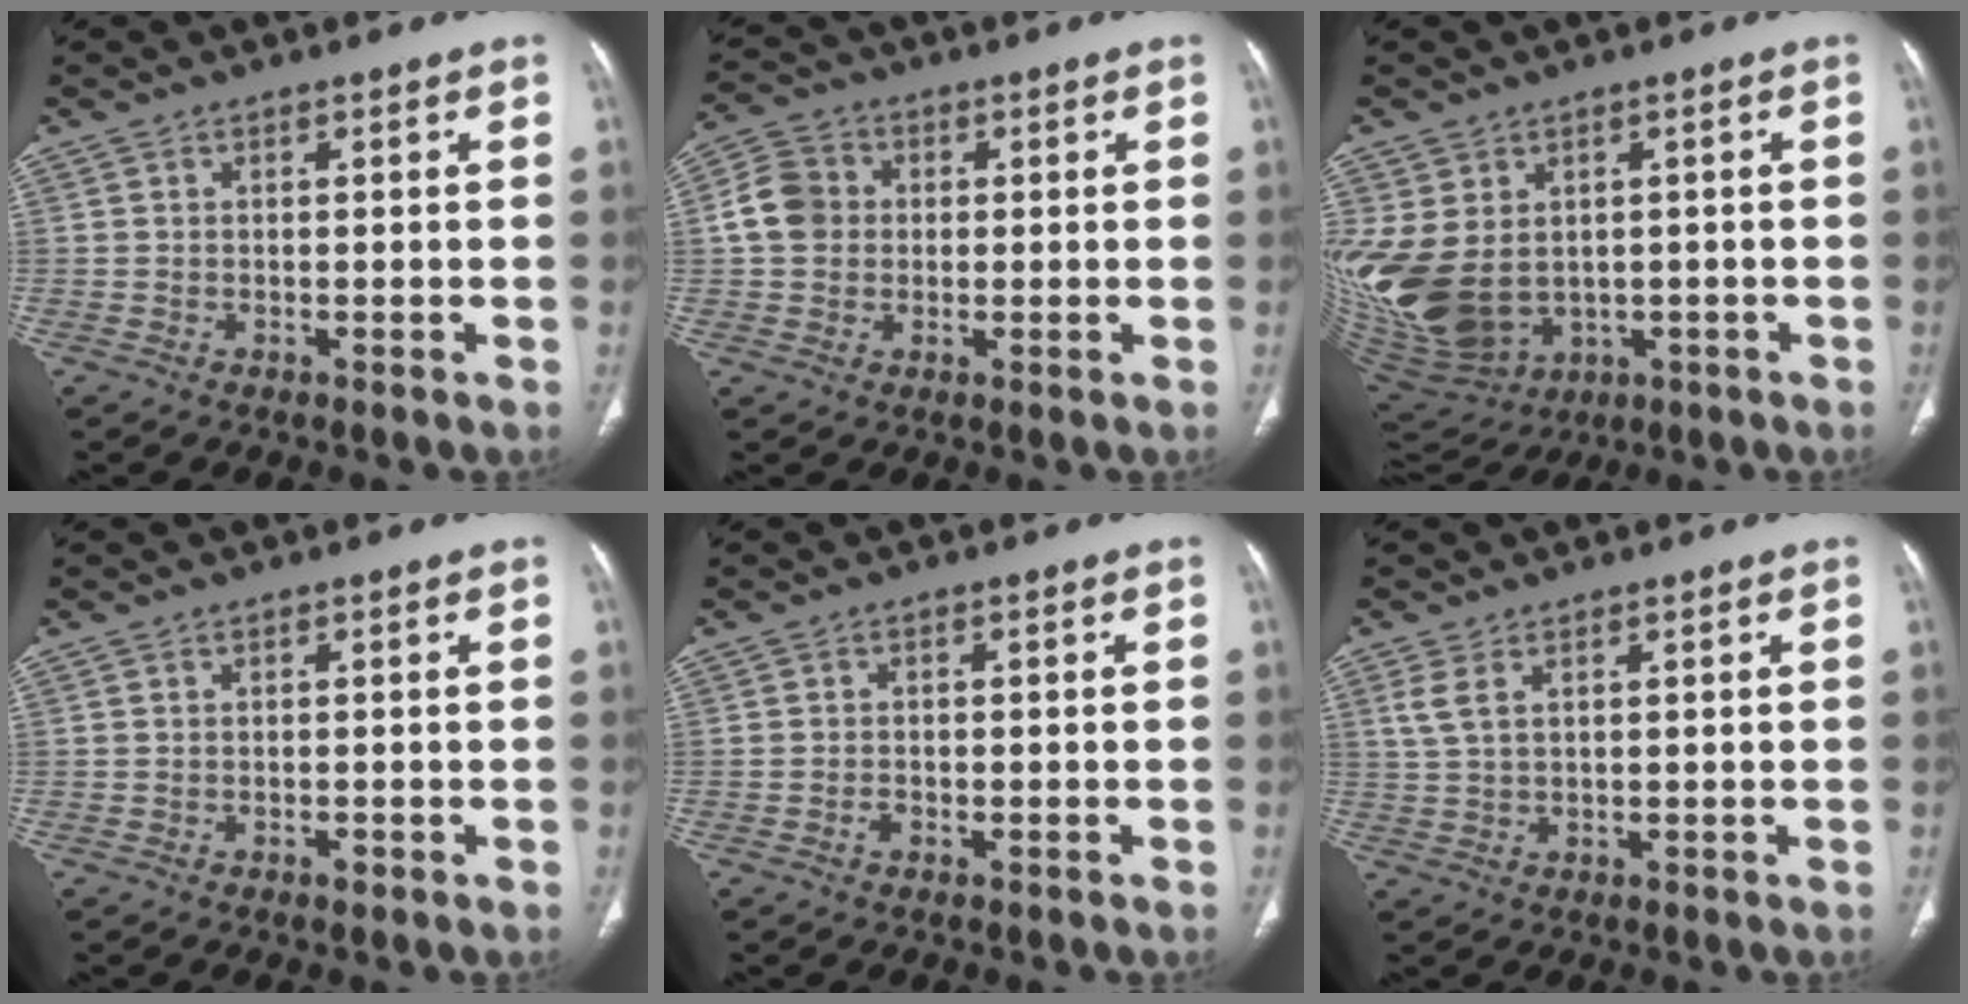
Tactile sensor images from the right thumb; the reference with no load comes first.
{"total": 7.0, "force": [0.5, 6.1, 3.4], "torque": [-0.054, 0.015, 0.000]}
{"total": 17.6, "force": [-0.9, 13.6, 11.2], "torque": [-0.254, -0.007, 0.026]}
{"total": 0.8, "force": [-0.5, 0.4, 0.5], "torque": [-0.007, 0.000, -0.007]}
{"total": 1.2, "force": [-0.7, 0.7, 0.6], "torque": [-0.012, 0.005, -0.013]}
{"total": 3.1, "force": [1.4, 1.4, 2.4], "torque": [-0.059, 0.007, 0.036]}